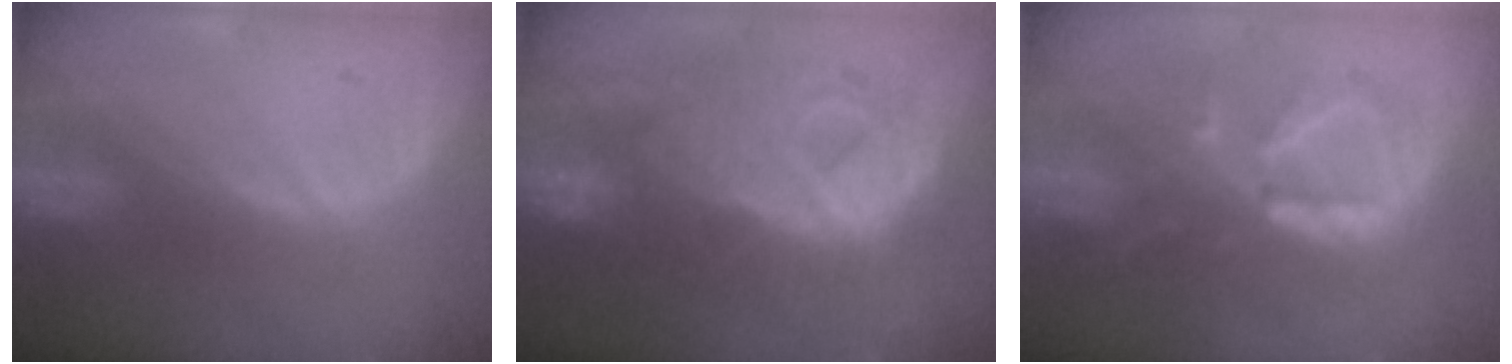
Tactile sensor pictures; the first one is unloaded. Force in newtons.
{"total": 12.4, "press": 12.4, "slide": 1.3}
{"total": 8.3, "press": 8.2, "slide": 0.8}